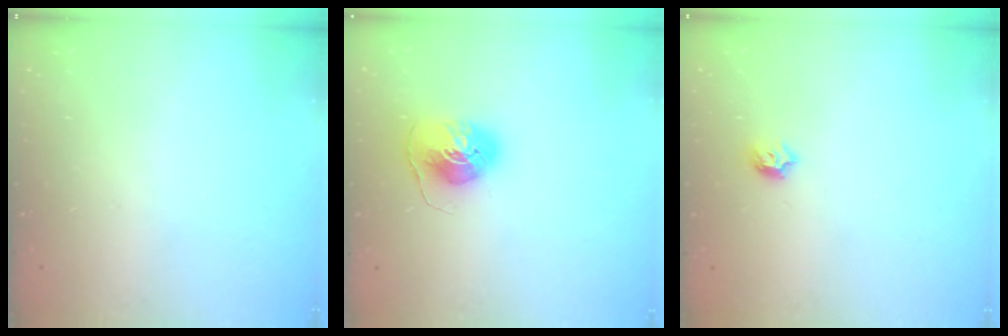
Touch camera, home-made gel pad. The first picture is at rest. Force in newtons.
{"total": 8.4, "press": 8.3, "slide": 0.7}
{"total": 5.3, "press": 5.3, "slide": 0.9}